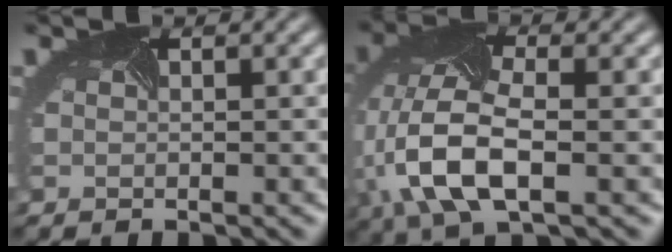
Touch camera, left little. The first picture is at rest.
{"total": 9.8, "force": [-2.4, 5.0, 8.1], "torque": [-0.192, -0.009, -0.048]}